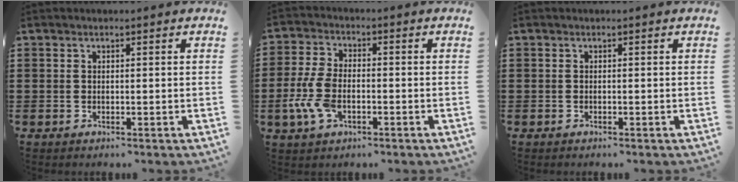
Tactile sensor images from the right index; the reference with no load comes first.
{"total": 6.8, "force": [-2.0, 3.9, 5.3], "torque": [-0.133, -0.003, -0.044]}
{"total": 0.0}